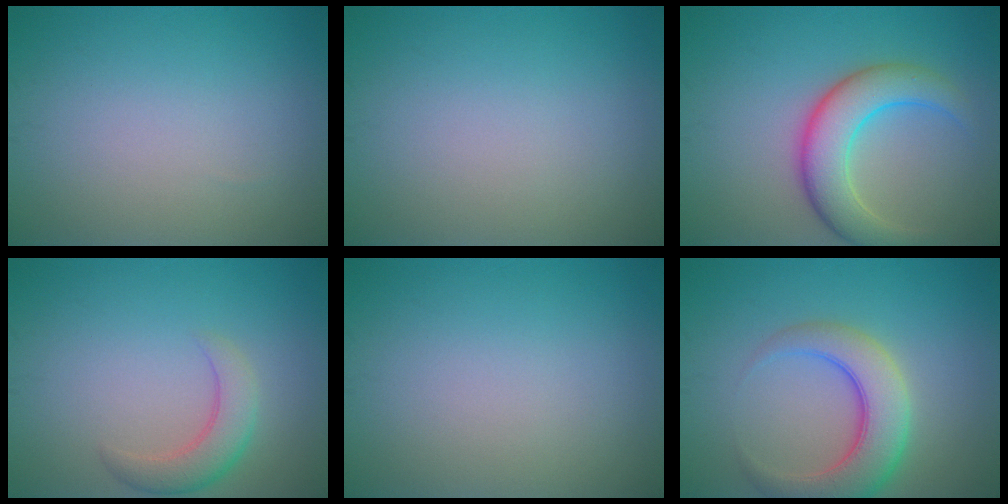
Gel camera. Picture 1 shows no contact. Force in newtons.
{"total": 0.0}
{"total": 6.0, "press": 6.0, "slide": 0.2}
{"total": 3.1, "press": 3.1, "slide": 0.3}
{"total": 0.0}
{"total": 6.1, "press": 6.1, "slide": 0.5}